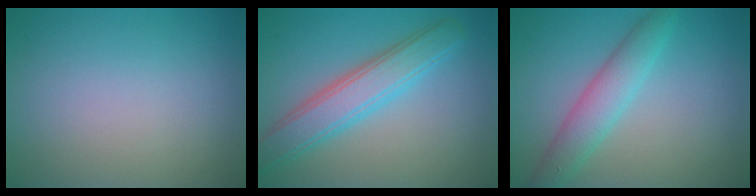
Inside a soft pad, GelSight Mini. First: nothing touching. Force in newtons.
{"total": 4.9, "press": 4.9, "slide": 0.3}
{"total": 3.8, "press": 3.8, "slide": 0.2}